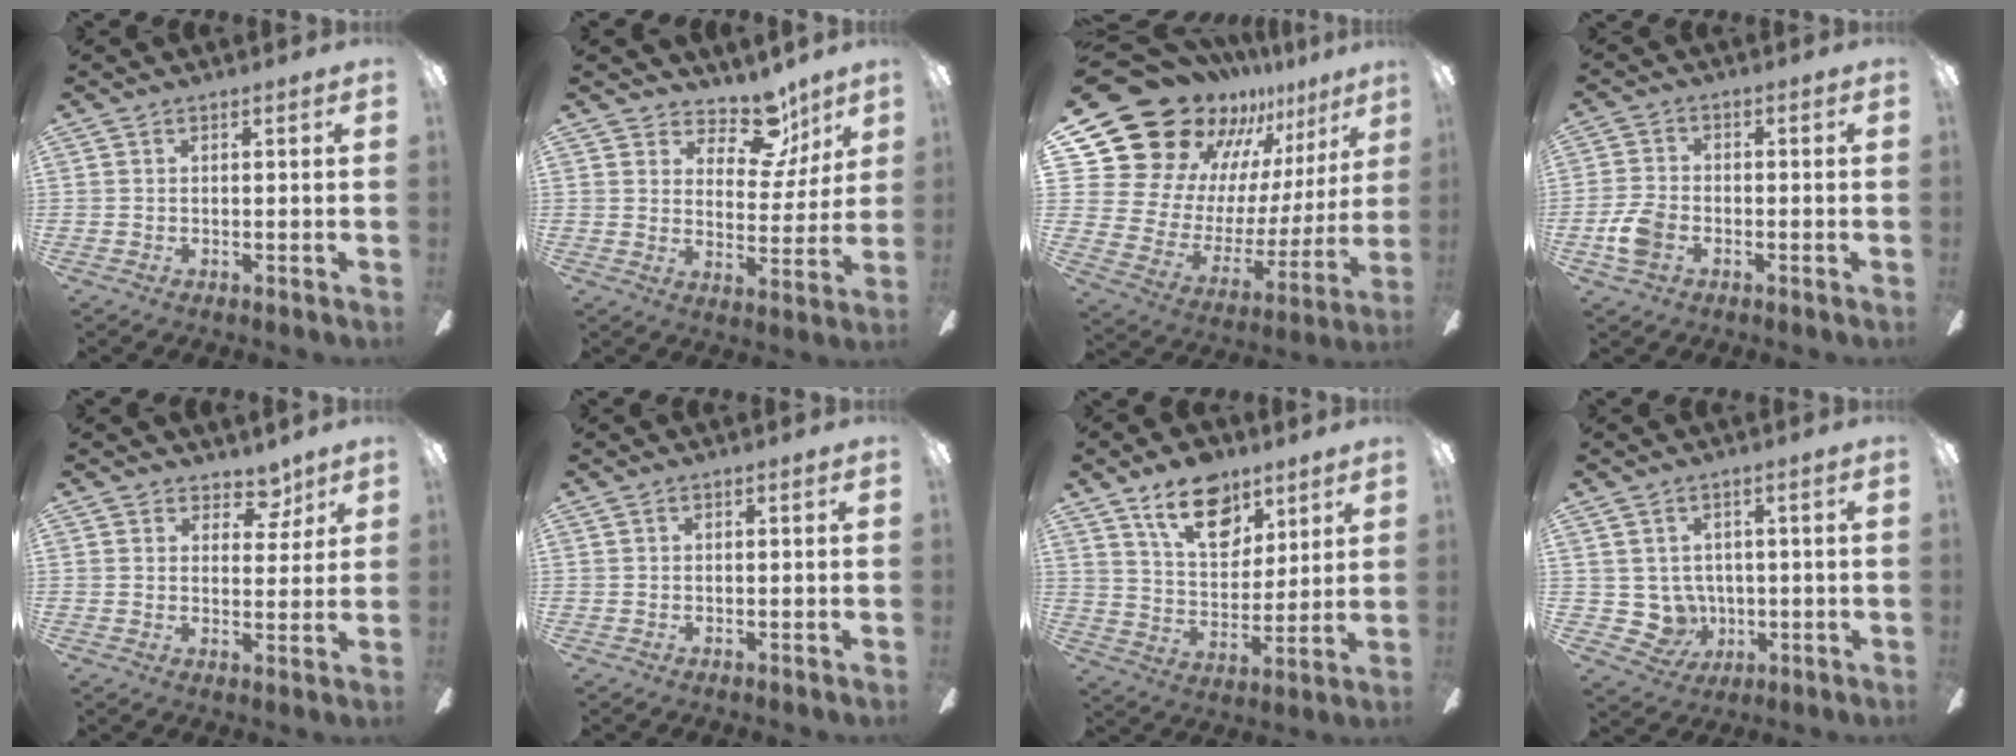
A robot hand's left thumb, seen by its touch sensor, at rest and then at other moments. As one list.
[{"total": 12.1, "force": [8.7, 6.5, 5.3], "torque": [-0.074, -0.060, 0.156]}, {"total": 24.1, "force": [18.8, 12.8, 8.2], "torque": [-0.144, -0.154, 0.369]}, {"total": 7.1, "force": [-2.6, 4.9, 4.3], "torque": [-0.099, 0.013, -0.049]}, {"total": 6.0, "force": [4.4, 3.8, 1.6], "torque": [-0.017, -0.022, 0.079]}, {"total": 0.0}, {"total": 15.7, "force": [9.8, 9.2, 8.0], "torque": [-0.112, -0.045, 0.176]}, {"total": 6.2, "force": [1.3, 5.9, 1.0], "torque": [-0.045, -0.017, 0.029]}]